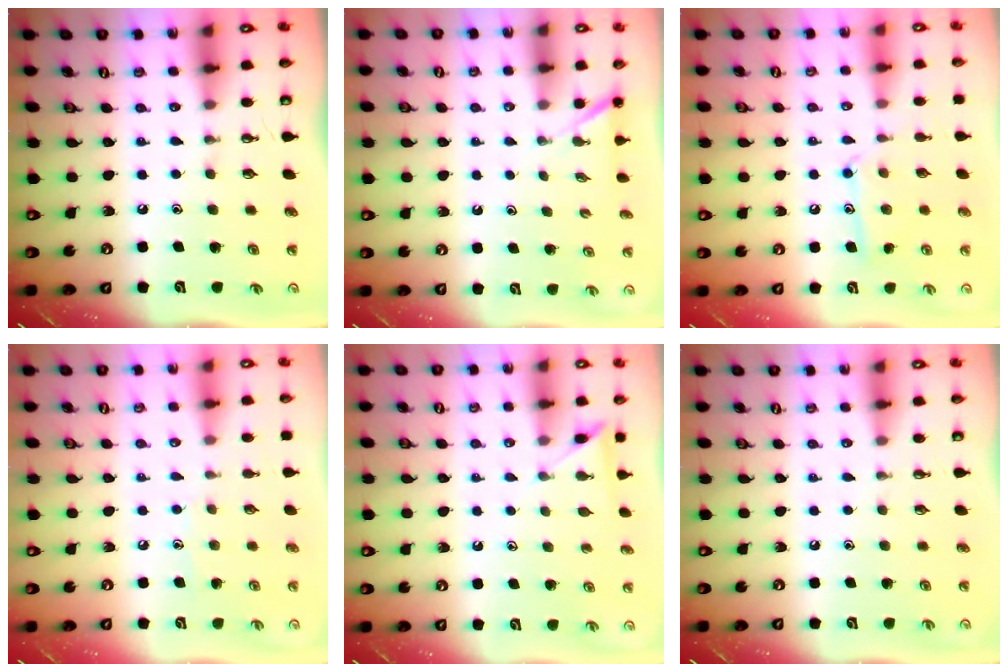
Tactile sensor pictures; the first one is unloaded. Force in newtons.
{"total": 1.5, "press": 1.5, "slide": 0.1}
{"total": 10.7, "press": 10.6, "slide": 0.7}
{"total": 4.6, "press": 4.6, "slide": 0.5}
{"total": 3.6, "press": 3.6, "slide": 0.4}
{"total": 0.0}